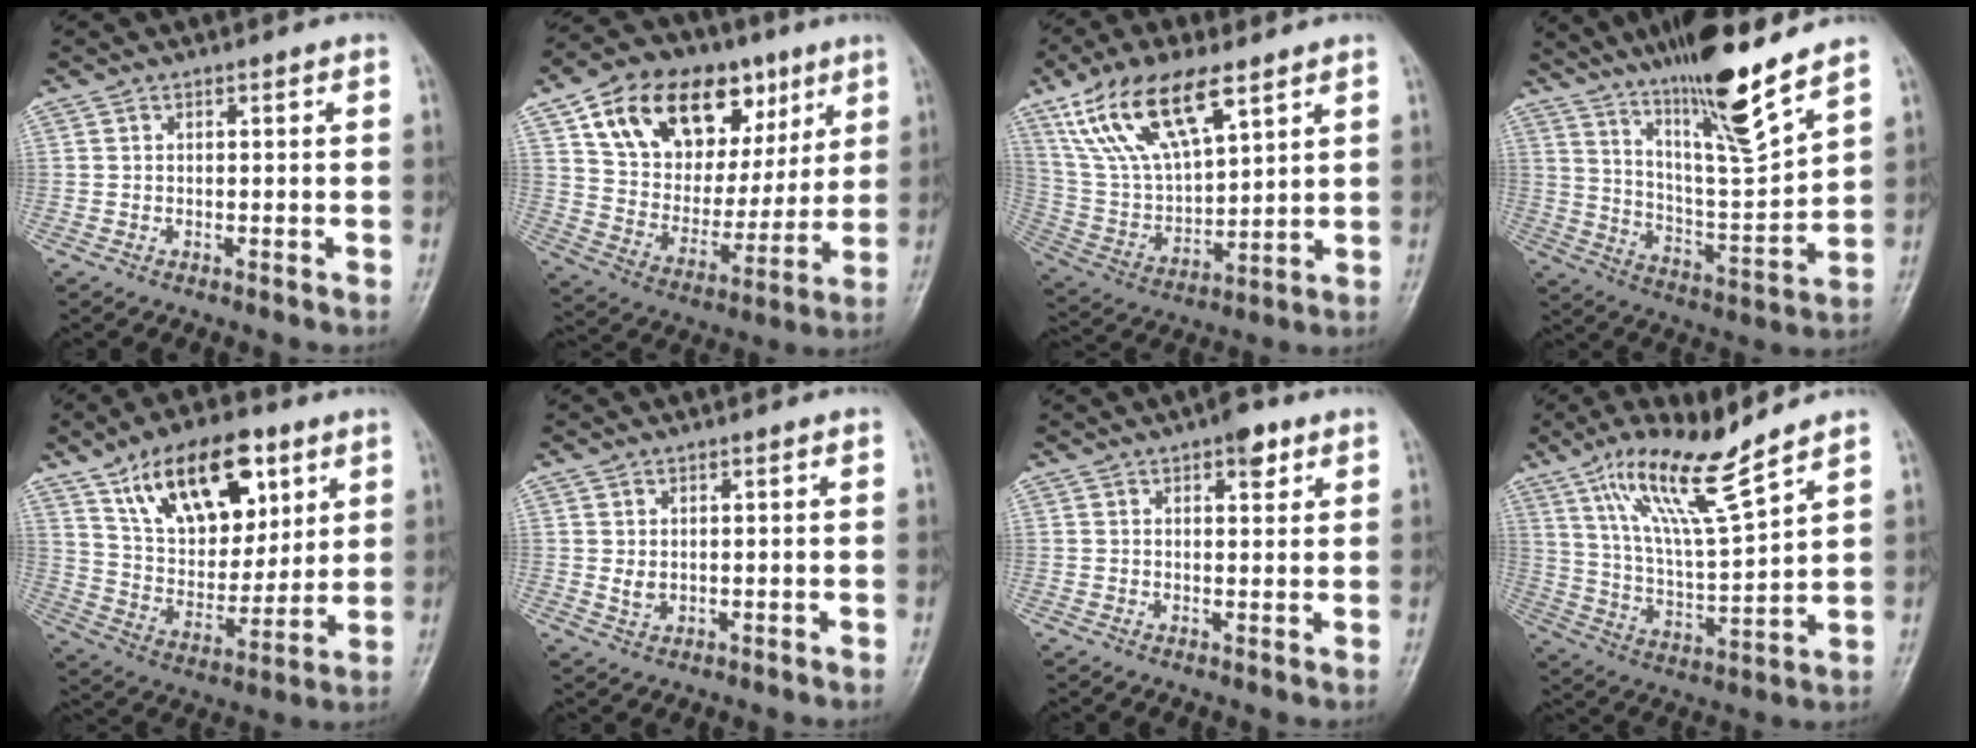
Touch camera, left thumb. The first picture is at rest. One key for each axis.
{"total": 24.8, "fx": 11.5, "fy": 15.6, "fz": 15.6, "tx": -0.214, "ty": -0.007, "tz": 0.195}
{"total": 18.0, "fx": 10.3, "fy": 7.4, "fz": 12.8, "tx": -0.226, "ty": -0.030, "tz": 0.207}
{"total": 16.9, "fx": 12.3, "fy": 1.2, "fz": 11.6, "tx": -0.181, "ty": -0.075, "tz": 0.218}
{"total": 20.7, "fx": 10.5, "fy": 11.2, "fz": 13.8, "tx": -0.171, "ty": -0.040, "tz": 0.187}
{"total": 1.8, "fx": 0.5, "fy": 1.2, "fz": 1.3, "tx": -0.019, "ty": -0.007, "tz": 0.015}
{"total": 4.2, "fx": 2.4, "fy": 1.9, "fz": 2.9, "tx": -0.024, "ty": -0.008, "tz": 0.029}
{"total": 14.7, "fx": 10.1, "fy": 1.8, "fz": 10.5, "tx": -0.189, "ty": -0.058, "tz": 0.197}